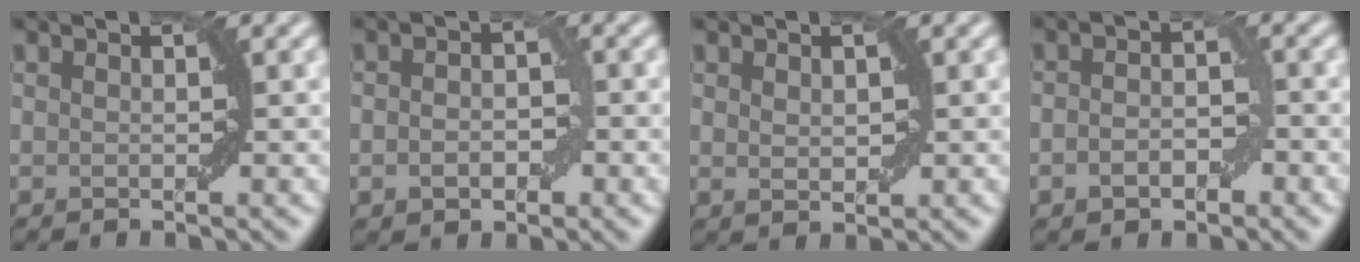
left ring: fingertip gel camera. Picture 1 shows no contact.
{"total": 2.6, "force": [-0.5, 1.6, 2.0], "torque": [-0.030, 0.002, -0.009]}
{"total": 1.2, "force": [0.5, 0.7, 0.9], "torque": [-0.014, -0.001, 0.014]}
{"total": 2.8, "force": [-0.9, 1.7, 2.1], "torque": [-0.033, 0.001, -0.019]}